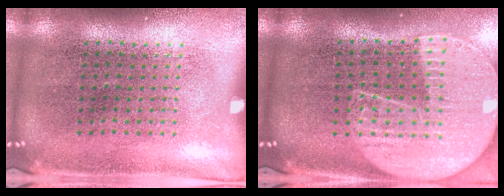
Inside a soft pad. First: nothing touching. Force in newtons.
{"total": 2.3, "press": 2.0, "slide": 1.1}